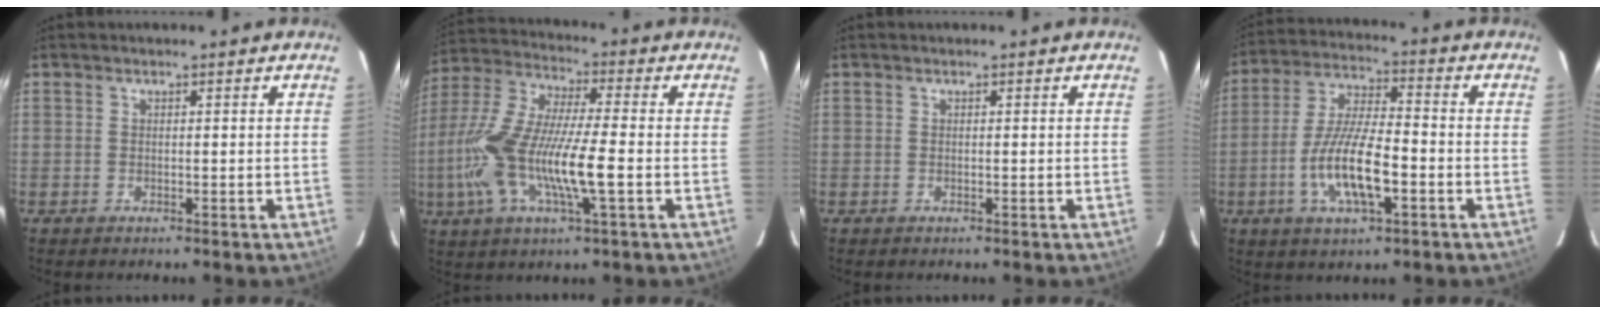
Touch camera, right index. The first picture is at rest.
{"total": 17.8, "force": [-3.9, 3.4, 17.0], "torque": [-0.352, -0.009, -0.078]}
{"total": 0.0}
{"total": 12.7, "force": [-4.1, 3.7, 11.5], "torque": [-0.233, -0.007, -0.074]}